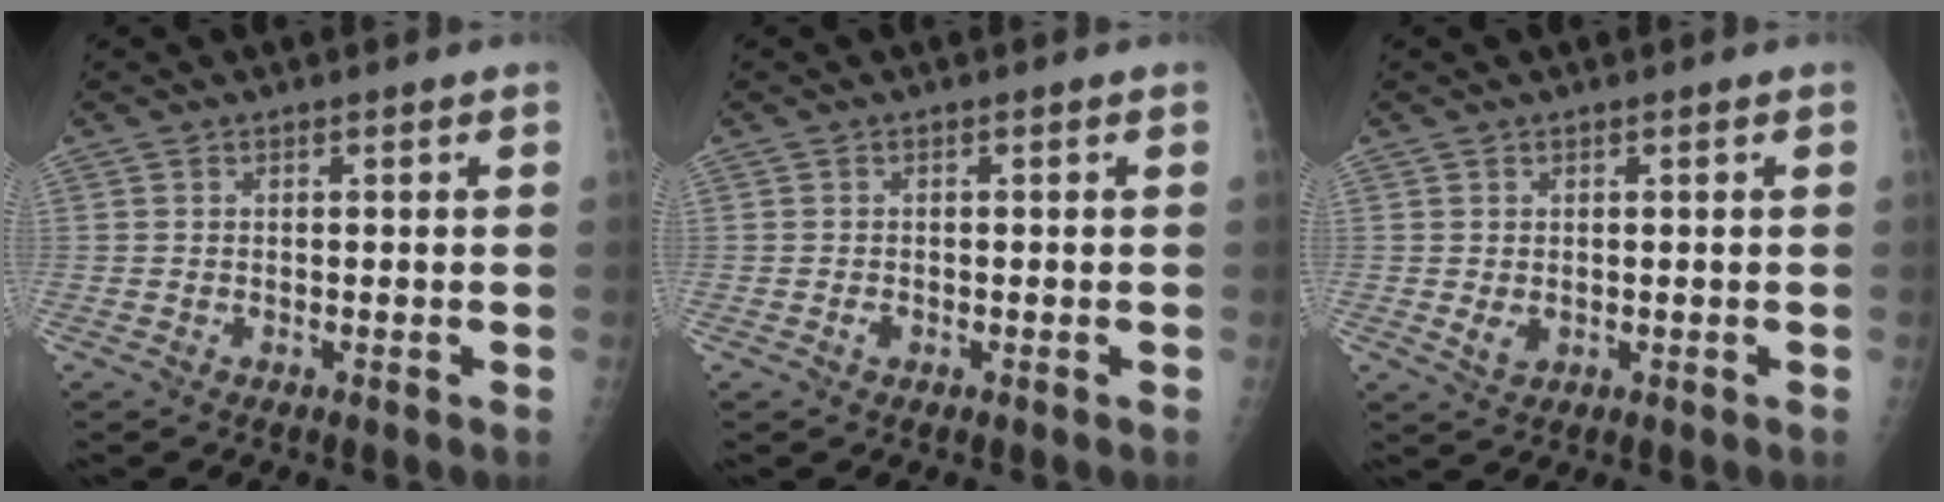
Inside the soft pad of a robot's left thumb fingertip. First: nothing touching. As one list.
[{"total": 0.8, "force": [-0.4, 0.6, 0.4], "torque": [-0.007, 0.001, -0.006]}, {"total": 2.1, "force": [0.0, 1.6, 1.4], "torque": [-0.019, -0.004, 0.006]}]